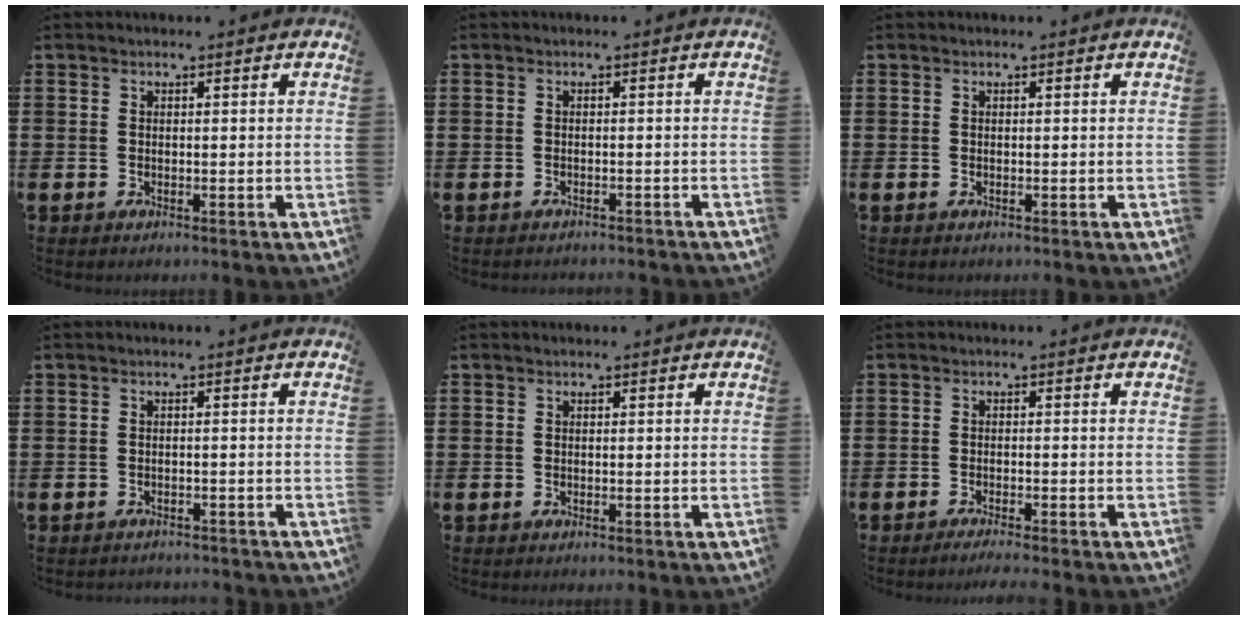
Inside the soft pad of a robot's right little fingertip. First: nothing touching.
{"total": 0.6, "force": [-0.6, 0.0, 0.1], "torque": [-0.002, -0.001, -0.013]}
{"total": 0.0}
{"total": 0.9, "force": [-0.9, 0.0, 0.0], "torque": [-0.002, 0.001, -0.019]}
{"total": 0.0}
{"total": 1.2, "force": [-1.0, -0.2, 0.5], "torque": [-0.005, 0.001, -0.019]}